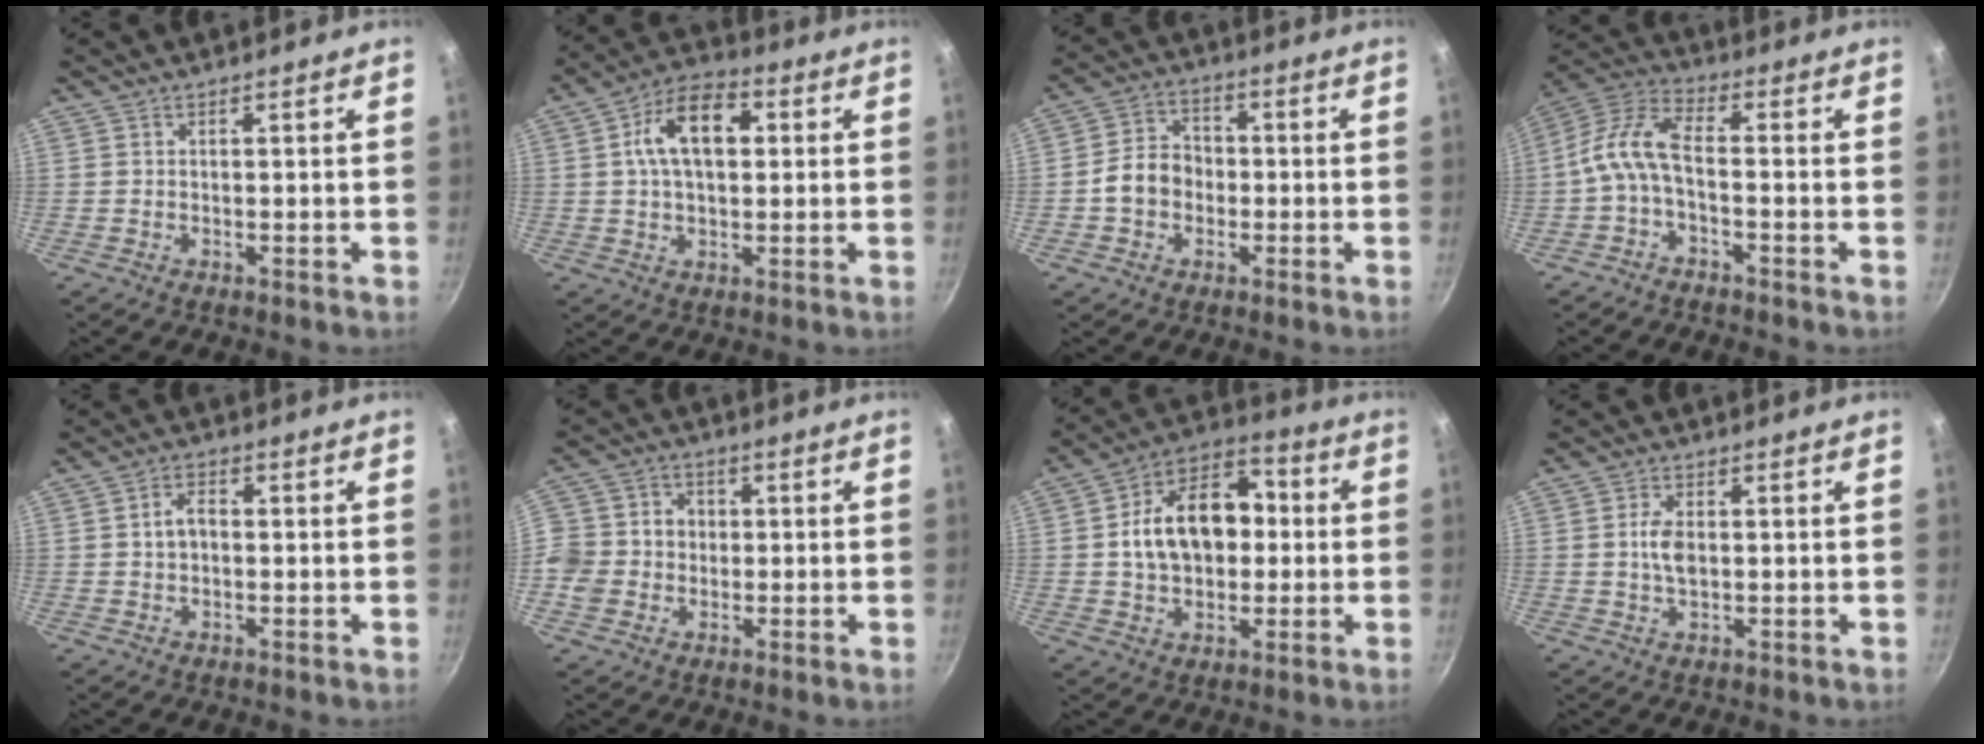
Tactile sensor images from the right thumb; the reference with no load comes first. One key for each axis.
{"total": 12.1, "fx": 2.4, "fy": 7.1, "fz": 9.5, "tx": -0.155, "ty": 0.021, "tz": 0.033}
{"total": 8.0, "fx": -1.5, "fy": 6.6, "fz": 4.3, "tx": -0.060, "ty": 0.030, "tz": -0.038}
{"total": 9.0, "fx": -1.7, "fy": 4.0, "fz": 7.8, "tx": -0.170, "ty": 0.040, "tz": -0.047}
{"total": 3.7, "fx": 0.1, "fy": 2.5, "fz": 2.7, "tx": -0.047, "ty": 0.015, "tz": -0.001}
{"total": 10.3, "fx": -0.8, "fy": 9.3, "fz": 4.3, "tx": -0.066, "ty": 0.027, "tz": -0.015}
{"total": 16.7, "fx": 1.0, "fy": 11.2, "fz": 12.3, "tx": -0.169, "ty": 0.030, "tz": 0.010}
{"total": 4.2, "fx": 0.3, "fy": 2.4, "fz": 3.5, "tx": -0.067, "ty": 0.001, "tz": 0.006}